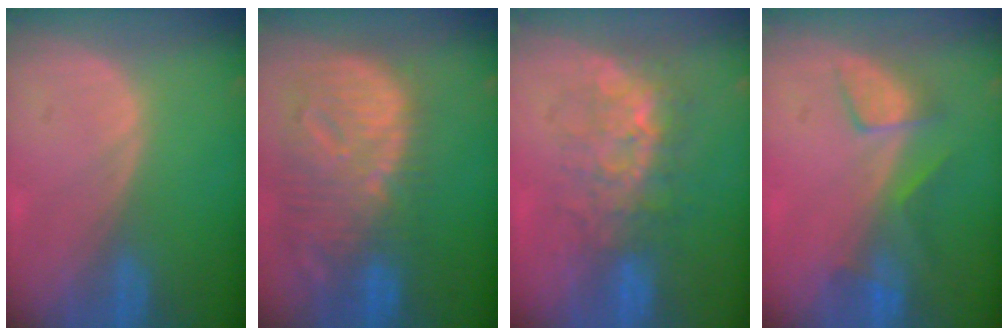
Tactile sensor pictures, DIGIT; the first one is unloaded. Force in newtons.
{"total": 12.7, "press": 10.9, "slide": 6.4}
{"total": 8.0, "press": 7.5, "slide": 2.8}
{"total": 4.7, "press": 4.6, "slide": 1.2}